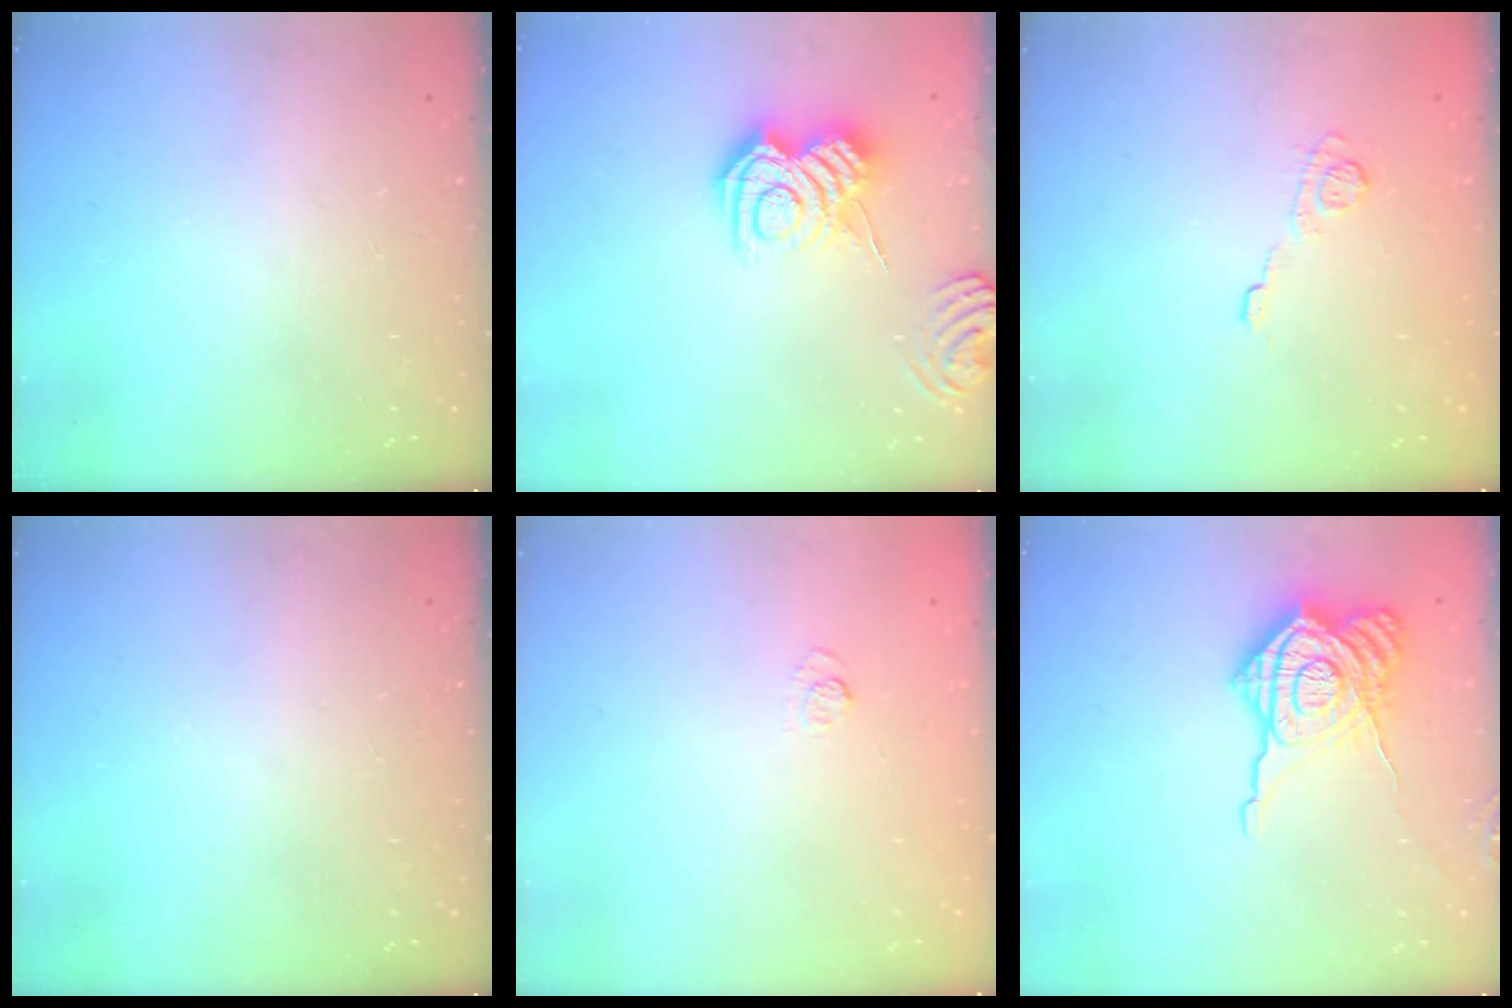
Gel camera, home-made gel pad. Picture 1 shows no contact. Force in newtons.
{"total": 9.6, "press": 9.6, "slide": 0.4}
{"total": 9.9, "press": 9.8, "slide": 1.4}
{"total": 0.0}
{"total": 5.3, "press": 5.2, "slide": 1.2}
{"total": 17.6, "press": 17.5, "slide": 1.3}